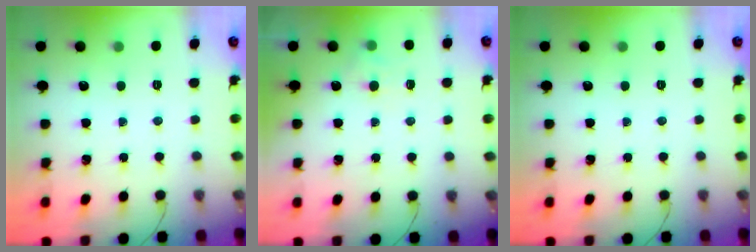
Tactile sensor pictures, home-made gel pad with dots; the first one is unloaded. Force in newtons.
{"total": 3.9, "press": 3.6, "slide": 1.5}
{"total": 0.0}